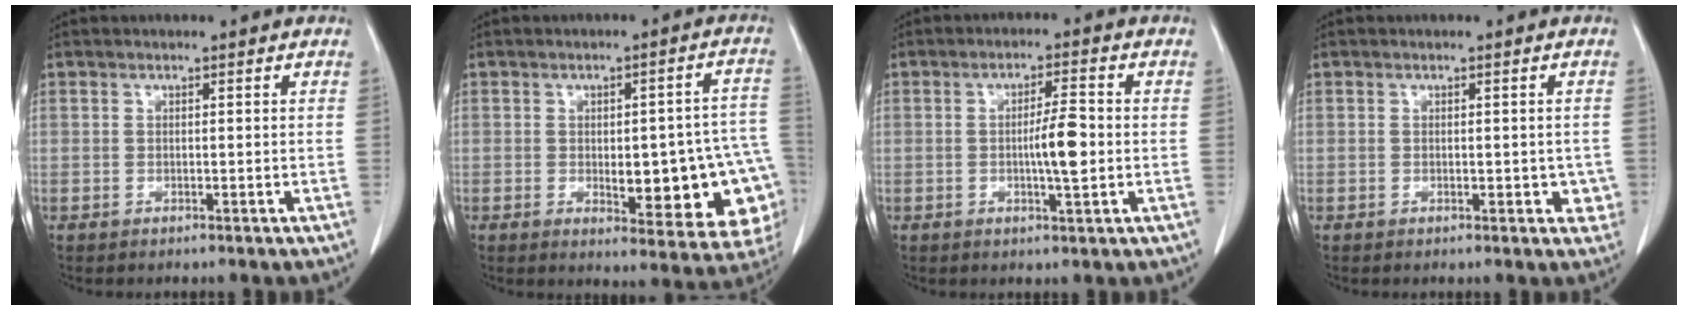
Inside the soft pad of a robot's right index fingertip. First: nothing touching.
{"total": 16.9, "force": [-3.5, 5.8, 15.5], "torque": [-0.114, 0.027, -0.021]}
{"total": 5.4, "force": [-0.4, 0.5, 5.3], "torque": [-0.091, 0.001, -0.006]}
{"total": 3.0, "force": [-0.5, 1.9, 2.3], "torque": [-0.010, 0.005, -0.002]}